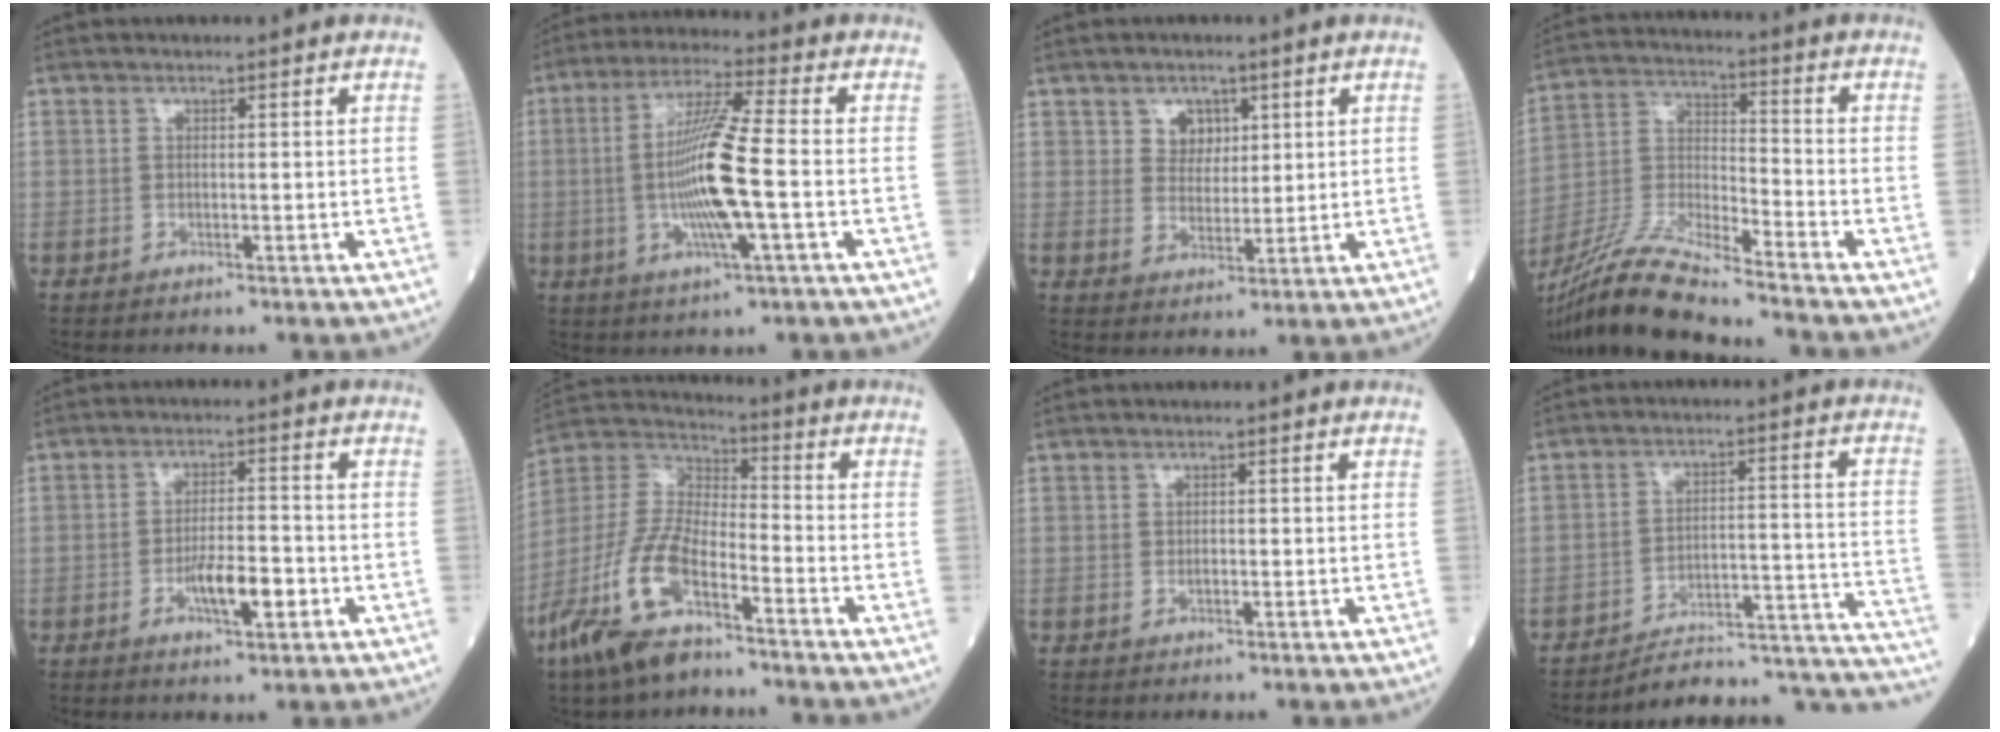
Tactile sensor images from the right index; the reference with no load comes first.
{"total": 12.2, "force": [-1.6, 0.2, 12.1], "torque": [-0.239, -0.004, -0.035]}
{"total": 3.9, "force": [1.8, 3.0, 1.5], "torque": [-0.020, 0.003, 0.032]}
{"total": 14.9, "force": [-13.4, -0.6, 6.6], "torque": [-0.135, -0.010, -0.255]}
{"total": 6.3, "force": [-2.2, 1.5, 5.7], "torque": [-0.101, -0.002, -0.035]}
{"total": 14.1, "force": [-8.5, 4.3, 10.4], "torque": [-0.236, -0.010, -0.168]}
{"total": 1.1, "force": [-0.1, 0.7, 0.8], "torque": [-0.011, 0.000, -0.002]}
{"total": 19.7, "force": [-19.2, 1.8, 4.1], "torque": [0.007, 0.045, -0.253]}